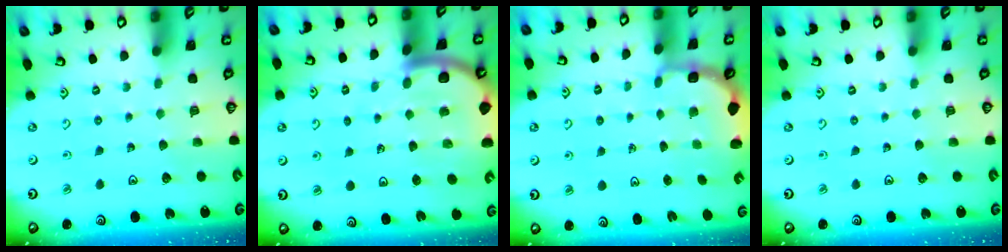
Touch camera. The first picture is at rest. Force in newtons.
{"total": 7.1, "press": 7.0, "slide": 1.0}
{"total": 2.8, "press": 2.4, "slide": 1.4}
{"total": 0.0}